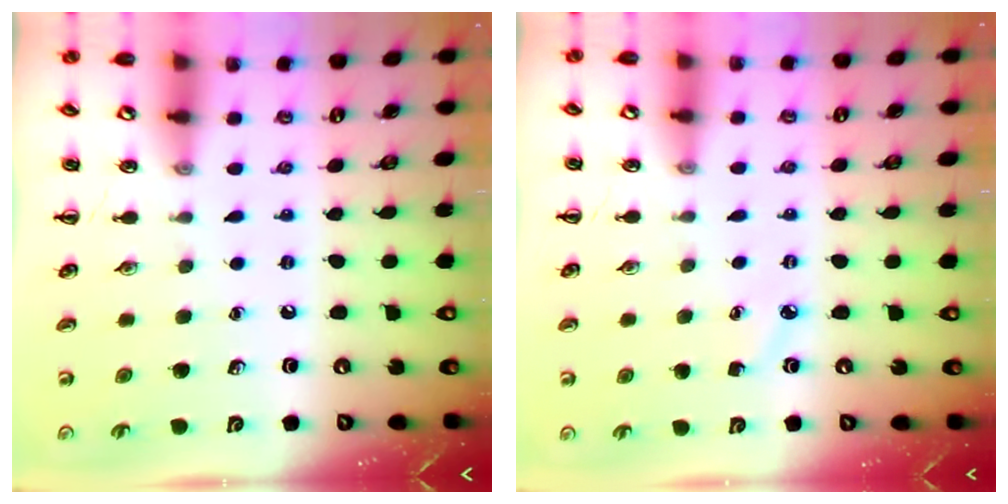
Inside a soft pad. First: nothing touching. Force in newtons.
{"total": 2.0, "press": 1.9, "slide": 0.7}